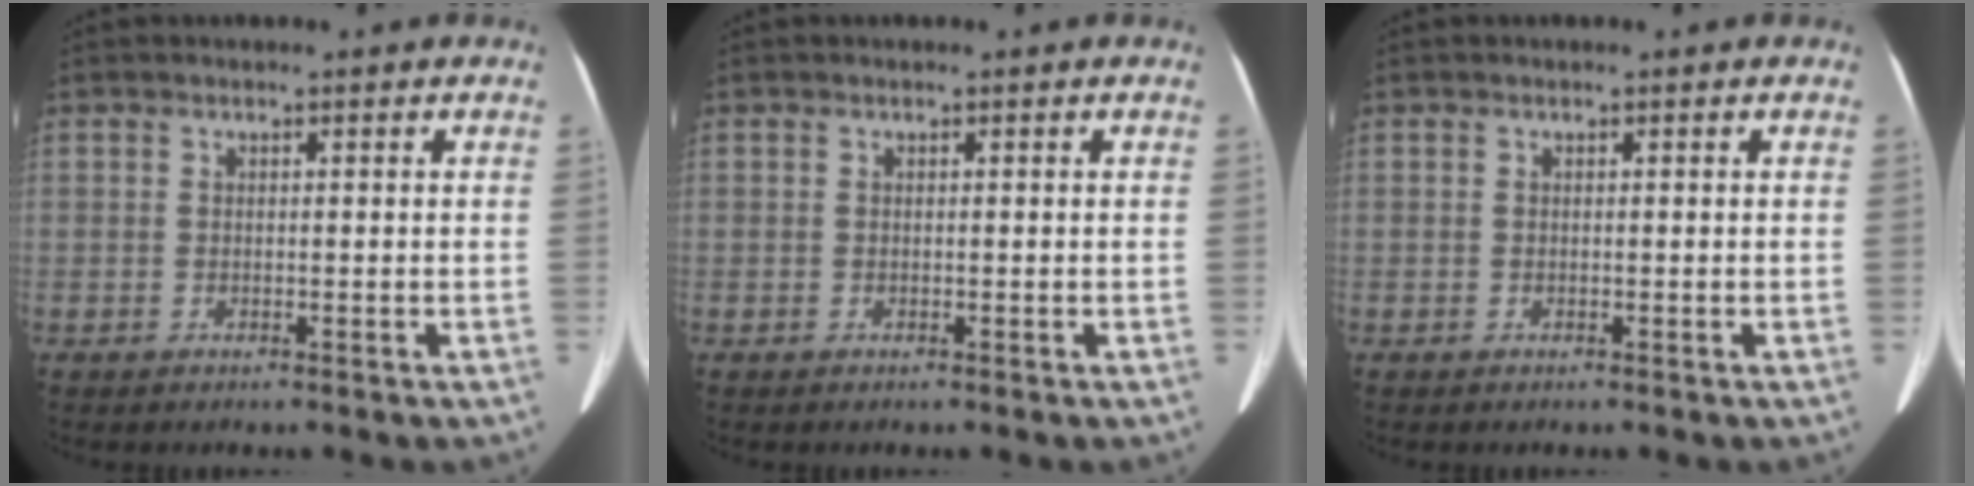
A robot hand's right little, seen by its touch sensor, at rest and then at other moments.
{"total": 0.0}
{"total": 0.0}